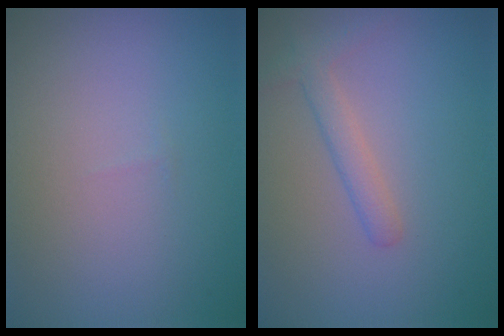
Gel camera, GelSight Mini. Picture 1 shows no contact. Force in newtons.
{"total": 2.0, "press": 2.0, "slide": 0.0}